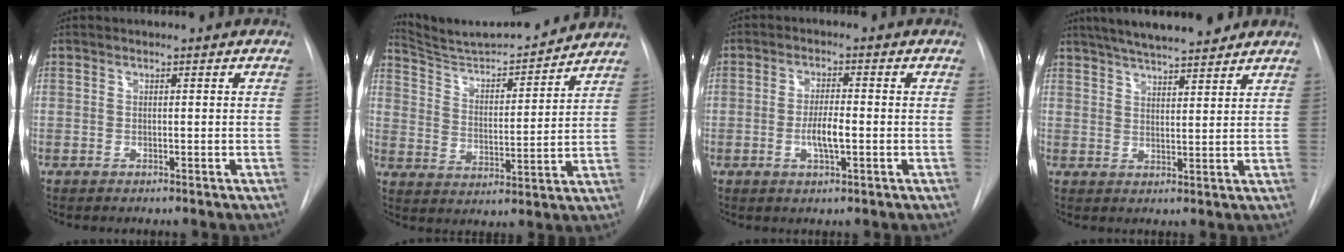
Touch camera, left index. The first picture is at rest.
{"total": 15.5, "force": [14.7, 1.1, 4.5], "torque": [-0.075, -0.007, 0.232]}
{"total": 4.1, "force": [-0.9, 0.9, 3.9], "torque": [-0.076, -0.002, -0.015]}
{"total": 12.6, "force": [10.8, 1.8, 6.2], "torque": [-0.100, 0.018, 0.163]}